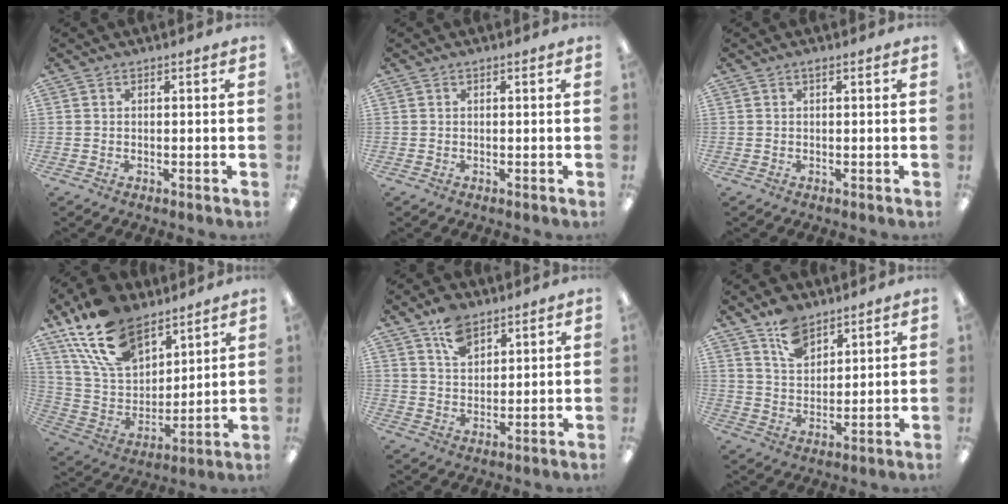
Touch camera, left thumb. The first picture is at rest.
{"total": 0.0}
{"total": 0.7, "force": [0.4, 0.1, 0.5], "torque": [-0.012, 0.002, 0.008]}
{"total": 19.5, "force": [13.6, 10.3, 9.5], "torque": [-0.196, -0.063, 0.254]}
{"total": 7.8, "force": [5.4, 4.4, 3.6], "torque": [-0.063, -0.018, 0.098]}
{"total": 8.9, "force": [6.6, 4.8, 3.4], "torque": [-0.057, -0.032, 0.121]}